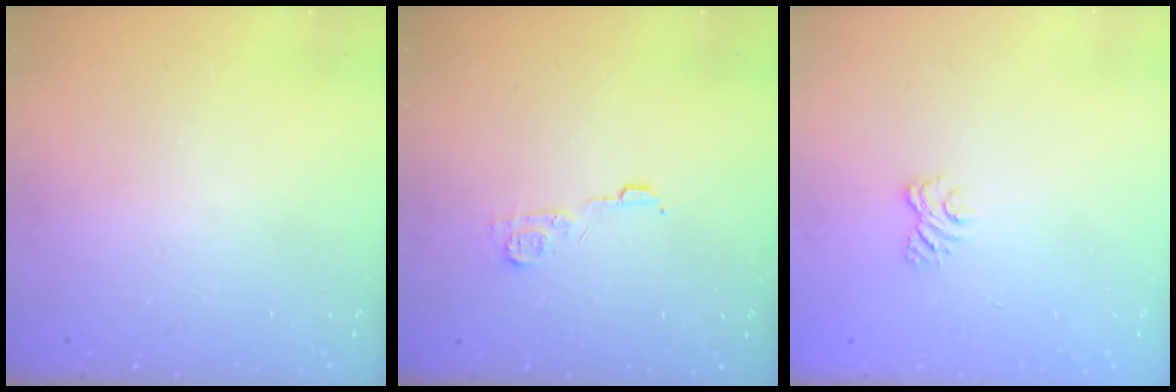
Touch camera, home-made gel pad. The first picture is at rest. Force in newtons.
{"total": 7.0, "press": 7.0, "slide": 0.6}
{"total": 2.5, "press": 2.2, "slide": 1.2}